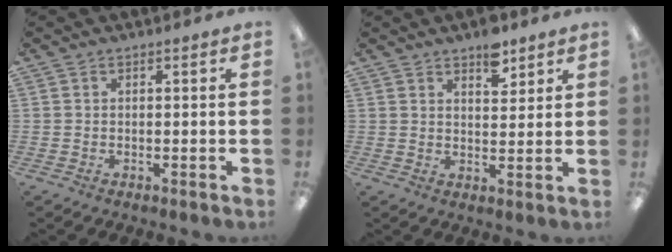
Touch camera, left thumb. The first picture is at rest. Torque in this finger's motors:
{"motor_torque": [0.58, 0.28, 0.45, -0.43, 0.02]}